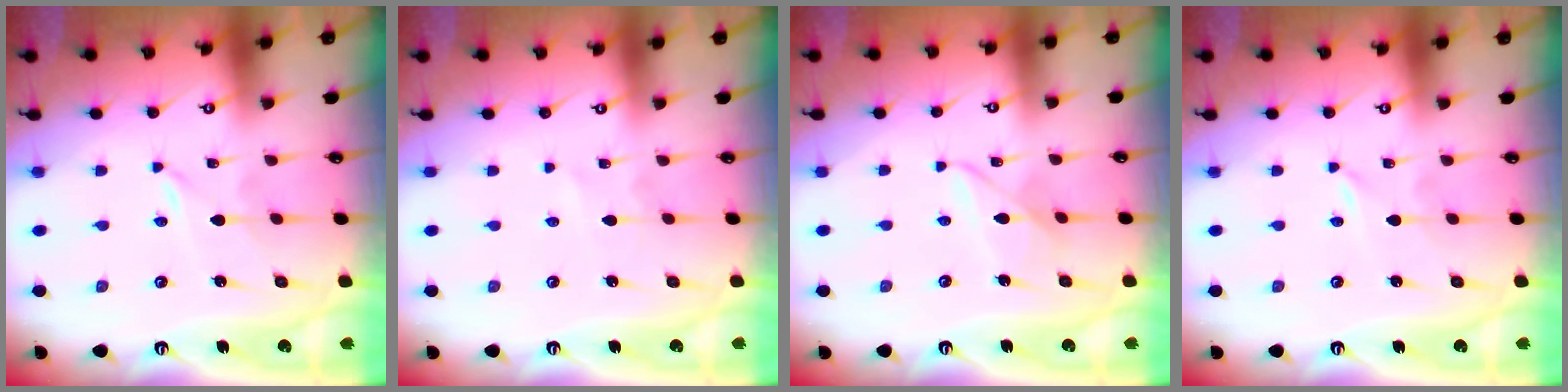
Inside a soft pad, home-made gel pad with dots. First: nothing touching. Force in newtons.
{"total": 1.5, "press": 1.4, "slide": 0.1}
{"total": 5.8, "press": 5.8, "slide": 0.5}
{"total": 0.0}